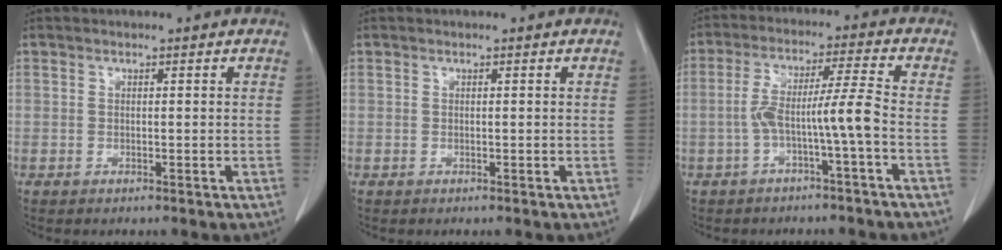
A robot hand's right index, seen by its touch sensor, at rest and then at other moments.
{"total": 0.0}
{"total": 7.3, "force": [-2.3, -0.7, 6.9], "torque": [-0.129, 0.024, -0.037]}